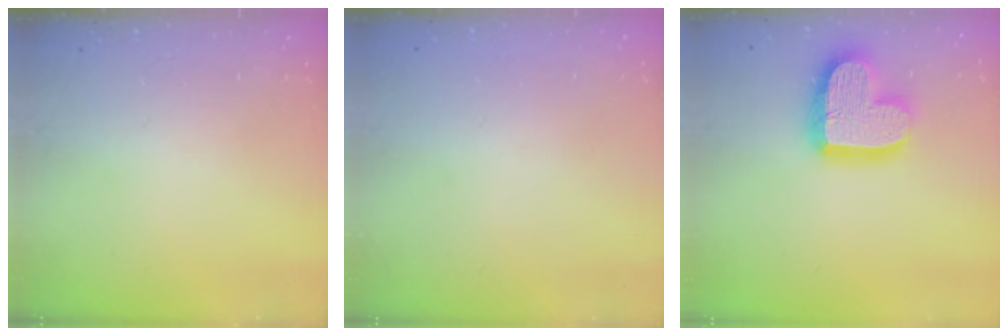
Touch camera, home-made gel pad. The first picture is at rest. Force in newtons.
{"total": 0.0}
{"total": 17.8, "press": 17.8, "slide": 1.3}